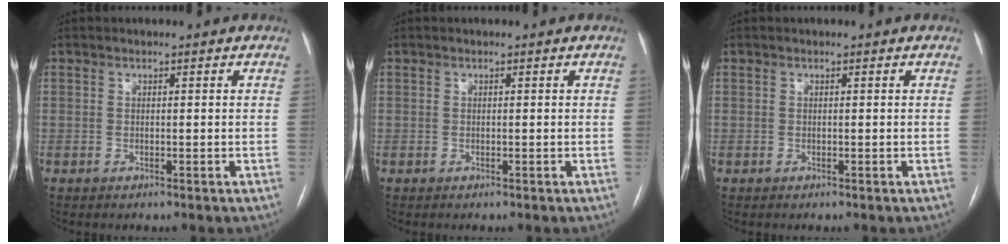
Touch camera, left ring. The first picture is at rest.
{"total": 0.0}
{"total": 0.0}